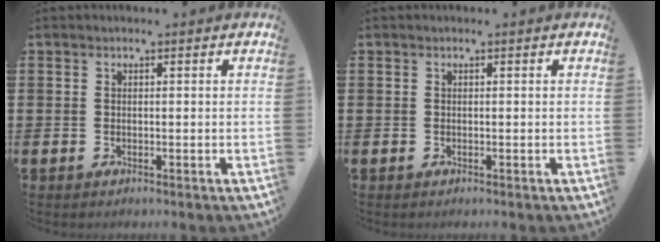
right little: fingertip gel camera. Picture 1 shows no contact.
{"total": 0.0}